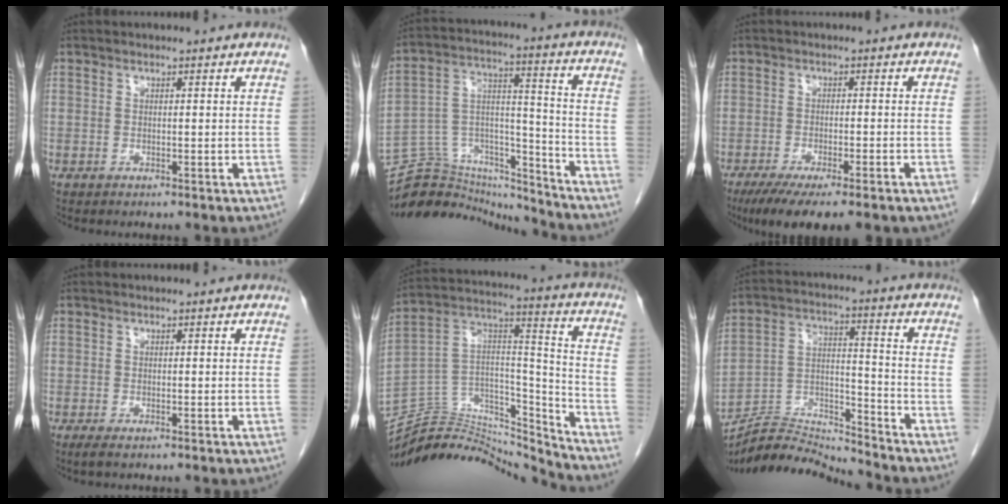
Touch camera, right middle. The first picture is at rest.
{"total": 19.5, "force": [-19.0, 3.7, 2.6], "torque": [-0.056, 0.056, -0.301]}
{"total": 9.4, "force": [-6.8, 1.0, 6.4], "torque": [-0.090, -0.019, -0.101]}
{"total": 0.7, "force": [-0.4, -0.1, 0.6], "torque": [-0.017, -0.005, -0.006]}
{"total": 22.8, "force": [-22.1, 4.2, 3.6], "torque": [-0.081, 0.051, -0.356]}
{"total": 11.5, "force": [-11.4, -1.0, -0.6], "torque": [0.009, 0.037, -0.208]}